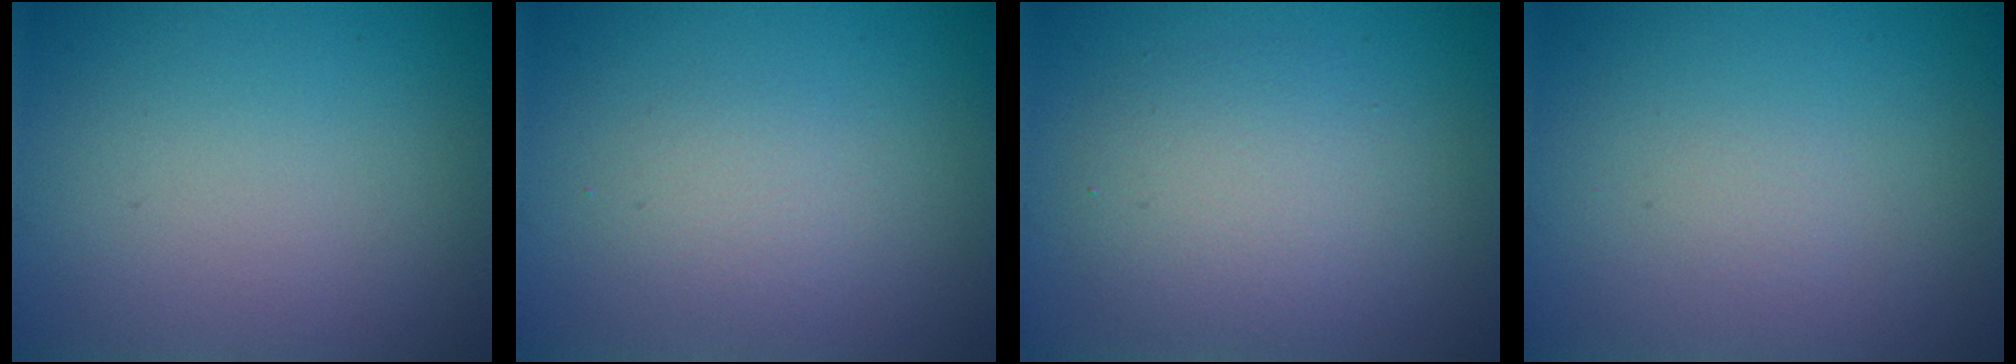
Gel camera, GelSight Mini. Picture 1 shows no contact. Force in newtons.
{"total": 1.7, "press": 1.7, "slide": 0.2}
{"total": 4.2, "press": 4.2, "slide": 0.5}
{"total": 0.5, "press": 0.5, "slide": 0.0}